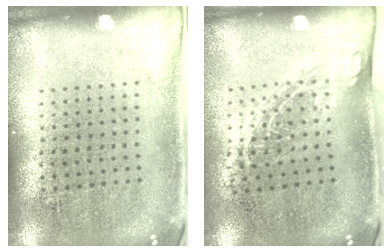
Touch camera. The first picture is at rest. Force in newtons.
{"total": 1.3, "press": 1.0, "slide": 0.9}